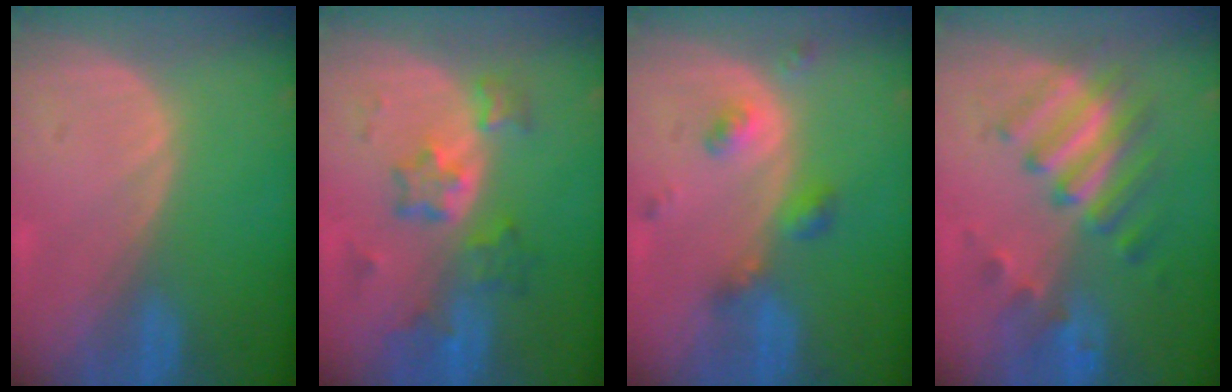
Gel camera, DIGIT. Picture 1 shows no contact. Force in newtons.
{"total": 7.0, "press": 6.5, "slide": 2.6}
{"total": 4.9, "press": 4.3, "slide": 2.3}
{"total": 7.5, "press": 7.5, "slide": 0.9}